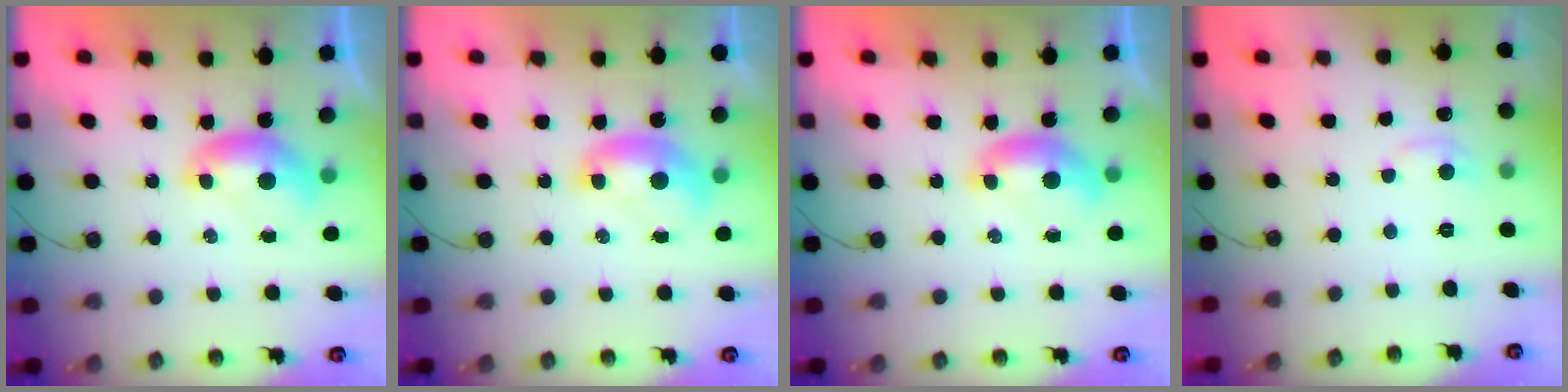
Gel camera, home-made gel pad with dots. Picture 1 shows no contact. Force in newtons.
{"total": 1.3, "press": 1.3, "slide": 0.1}
{"total": 0.6, "press": 0.3, "slide": 0.5}
{"total": 1.0, "press": 0.2, "slide": 1.0}